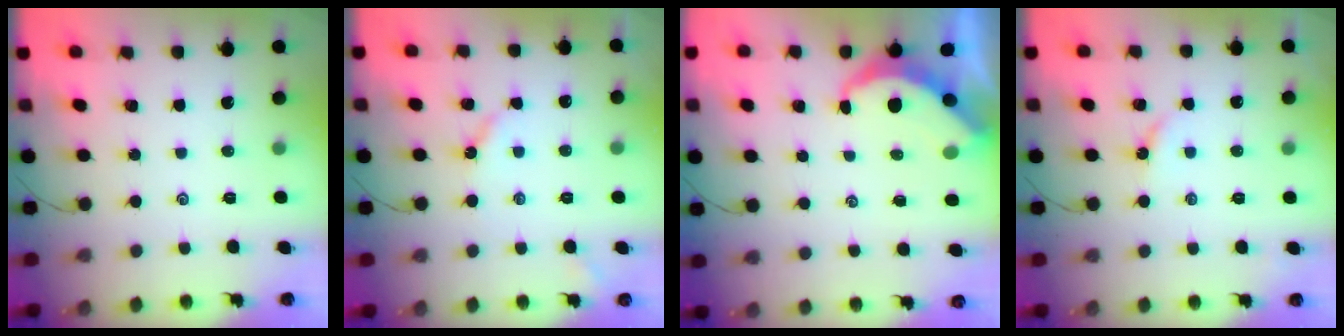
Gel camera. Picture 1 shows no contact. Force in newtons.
{"total": 4.1, "press": 4.0, "slide": 0.6}
{"total": 5.0, "press": 4.9, "slide": 0.5}
{"total": 2.7, "press": 2.7, "slide": 0.3}